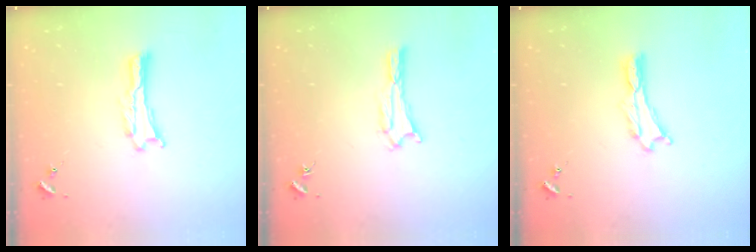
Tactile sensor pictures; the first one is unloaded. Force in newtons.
{"total": 1.7, "press": 1.7, "slide": 0.3}
{"total": 0.0}